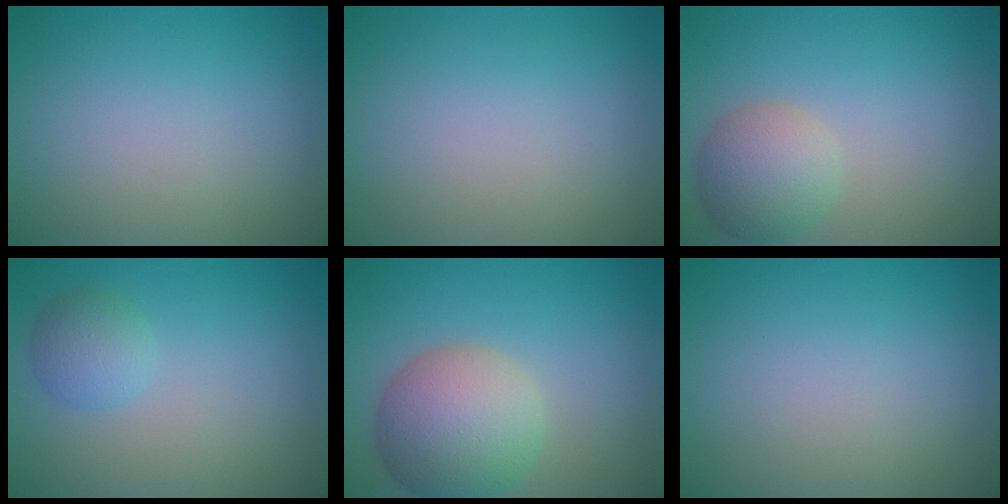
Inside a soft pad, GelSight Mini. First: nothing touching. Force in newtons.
{"total": 0.0}
{"total": 4.1, "press": 4.1, "slide": 0.4}
{"total": 2.2, "press": 2.2, "slide": 0.1}
{"total": 7.2, "press": 7.2, "slide": 0.4}
{"total": 0.0}